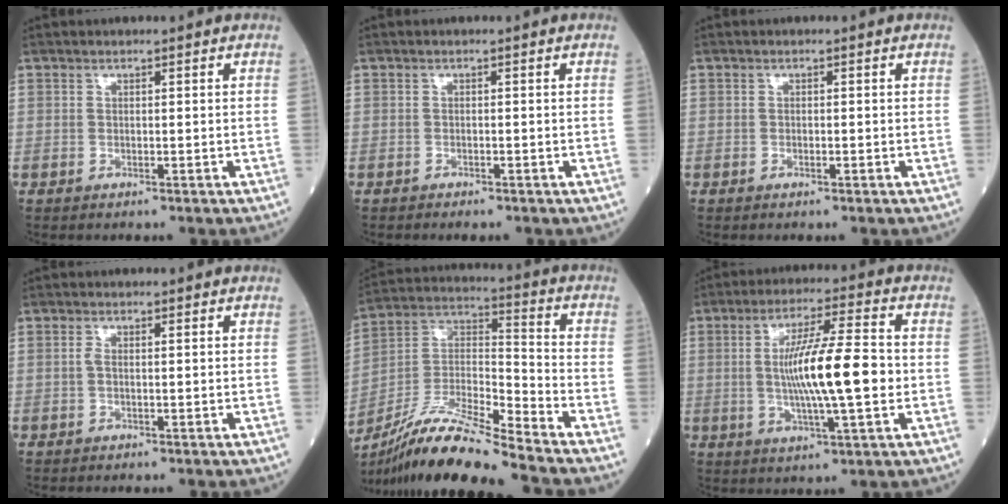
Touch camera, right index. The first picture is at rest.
{"total": 1.6, "force": [-1.3, 0.6, 0.7], "torque": [-0.013, -0.002, -0.015]}
{"total": 0.6, "force": [-0.3, 0.2, 0.4], "torque": [-0.007, -0.001, -0.005]}
{"total": 1.0, "force": [0.0, 0.3, 1.0], "torque": [-0.024, 0.000, -0.001]}
{"total": 16.5, "force": [-13.9, -0.1, 8.8], "torque": [-0.174, 0.004, -0.257]}
{"total": 12.3, "force": [-0.5, 0.9, 12.2], "torque": [-0.220, 0.001, -0.011]}